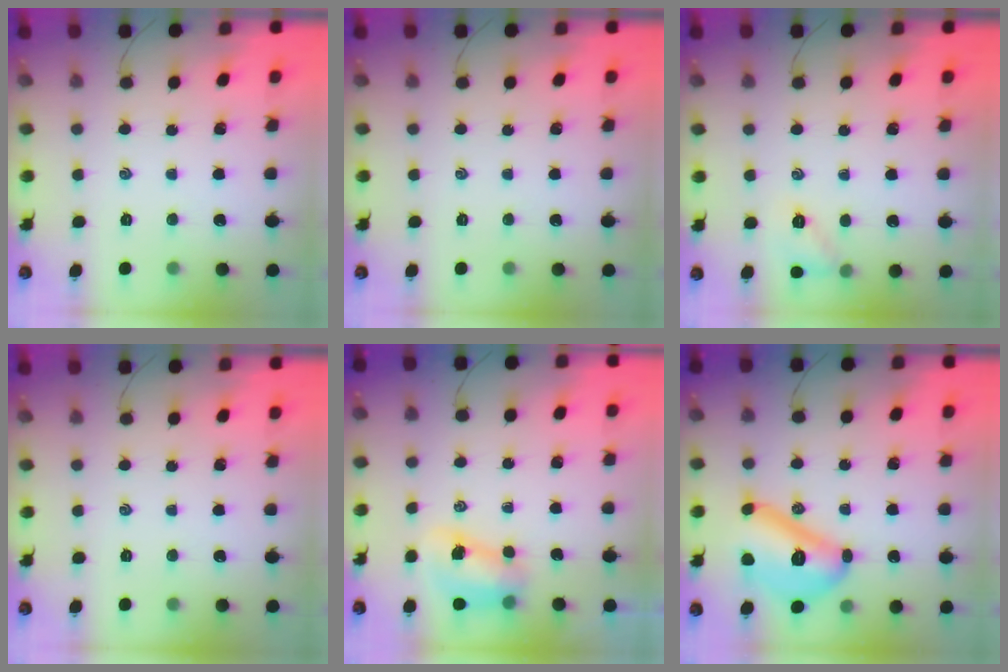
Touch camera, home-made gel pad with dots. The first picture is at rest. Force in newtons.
{"total": 0.0}
{"total": 7.5, "press": 7.4, "slide": 1.5}
{"total": 0.0}
{"total": 7.6, "press": 7.5, "slide": 1.1}
{"total": 17.3, "press": 17.2, "slide": 1.1}